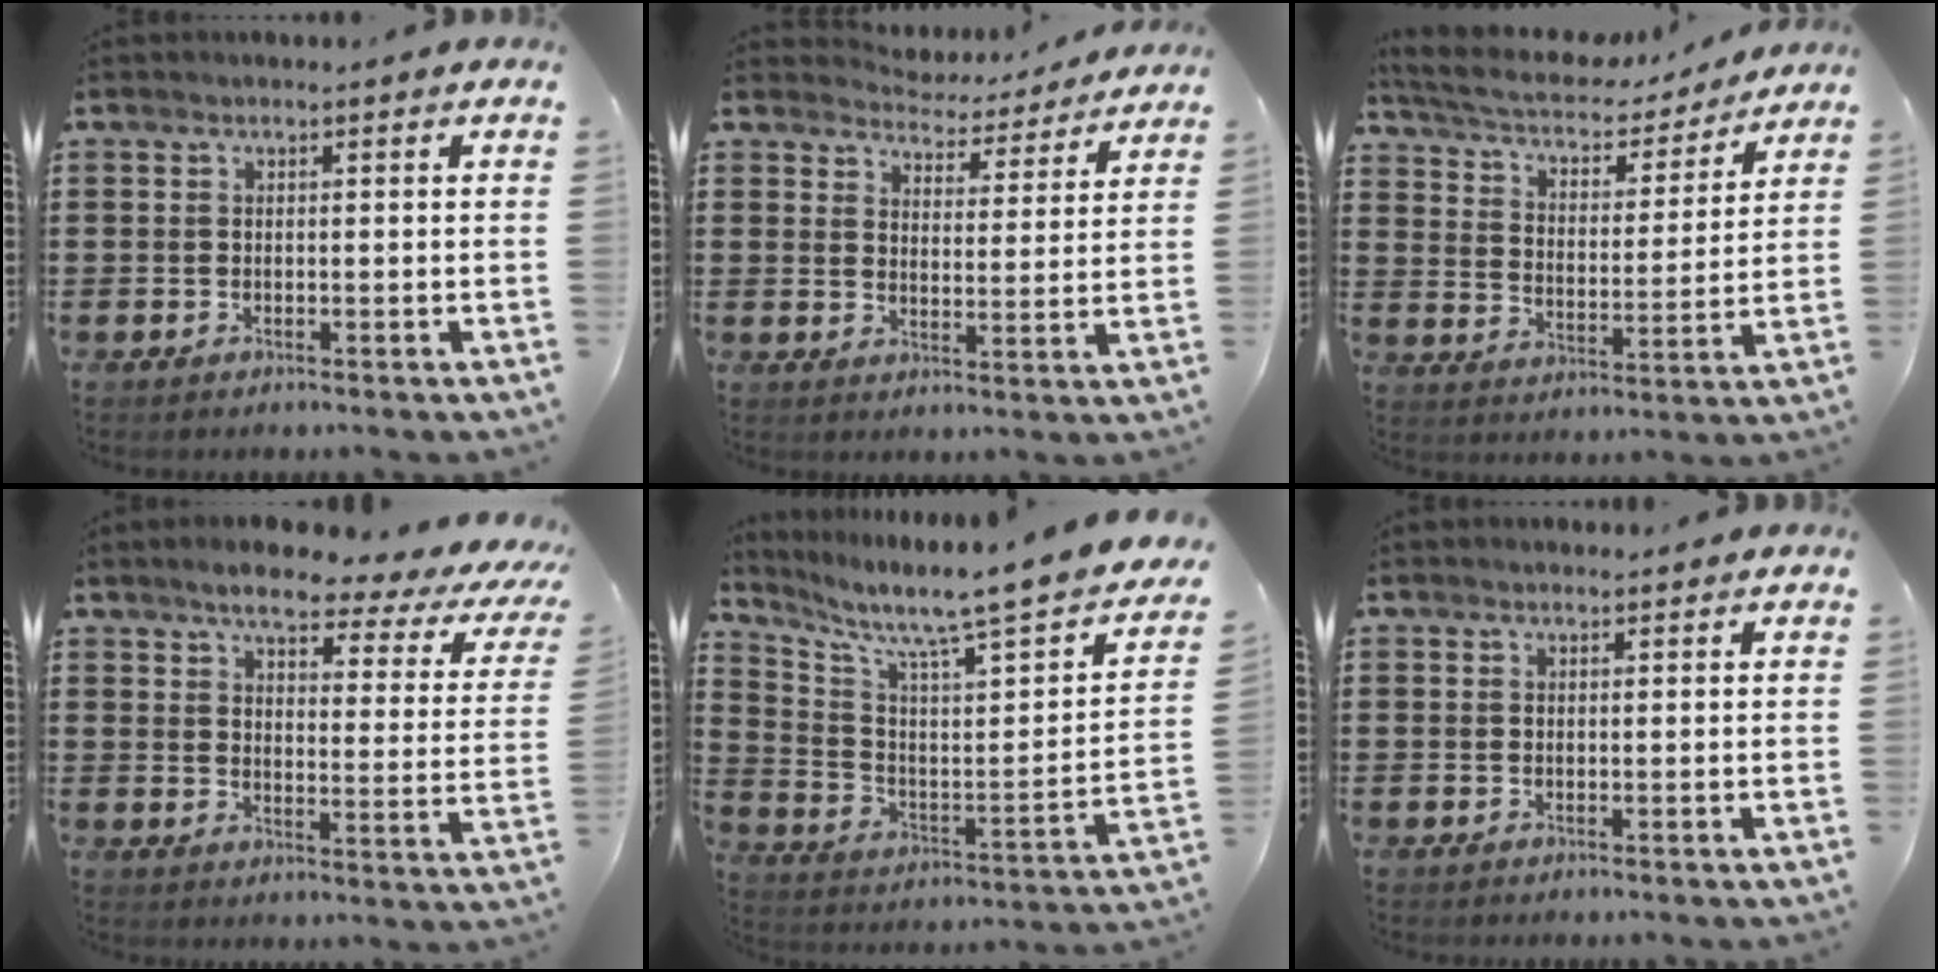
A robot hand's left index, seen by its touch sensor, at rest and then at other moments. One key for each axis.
{"total": 4.7, "fx": 4.7, "fy": 0.2, "fz": 0.1, "tx": -0.019, "ty": -0.041, "tz": 0.079}
{"total": 5.8, "fx": 5.2, "fy": 1.1, "fz": 2.3, "tx": -0.070, "ty": -0.034, "tz": 0.086}
{"total": 6.8, "fx": 5.3, "fy": 1.1, "fz": 4.1, "tx": -0.087, "ty": -0.029, "tz": 0.081}
{"total": 7.4, "fx": 6.2, "fy": 0.1, "fz": 4.0, "tx": -0.103, "ty": -0.064, "tz": 0.090}
{"total": 0.8, "fx": 0.7, "fy": 0.1, "fz": 0.3, "tx": -0.007, "ty": 0.001, "tz": 0.013}